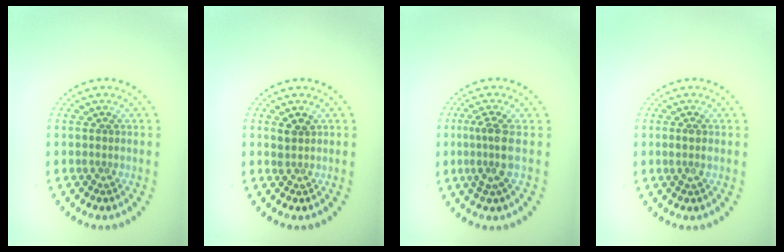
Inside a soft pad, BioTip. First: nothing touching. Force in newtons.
{"total": 1.3, "press": 1.1, "slide": 0.6}
{"total": 2.6, "press": 1.9, "slide": 1.8}
{"total": 1.0, "press": 0.9, "slide": 0.5}